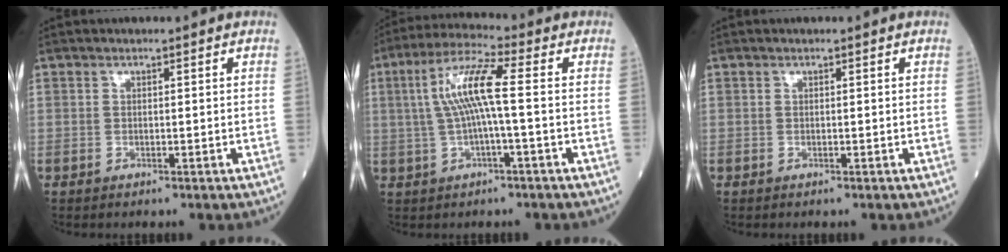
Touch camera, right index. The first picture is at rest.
{"total": 8.7, "force": [0.6, 0.6, 8.7], "torque": [-0.175, 0.022, 0.008]}
{"total": 0.0}